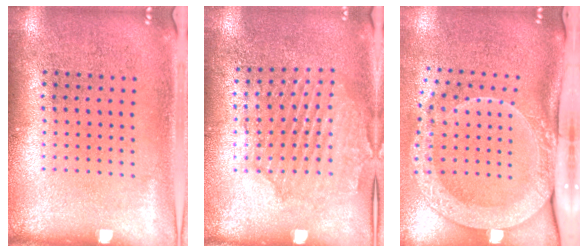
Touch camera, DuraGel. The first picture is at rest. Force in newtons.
{"total": 1.6, "press": 1.6, "slide": 0.2}
{"total": 3.0, "press": 2.1, "slide": 2.1}